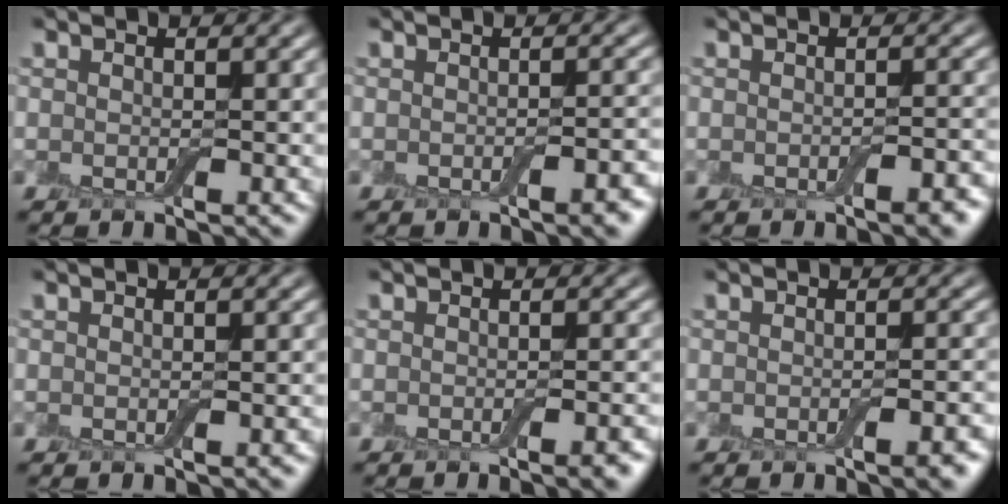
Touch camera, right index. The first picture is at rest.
{"total": 2.2, "force": [-1.0, 0.6, 1.9], "torque": [-0.021, 0.004, -0.014]}
{"total": 2.6, "force": [-1.3, 0.7, 2.1], "torque": [-0.024, 0.001, -0.019]}
{"total": 0.6, "force": [-0.3, 0.1, 0.5], "torque": [-0.006, 0.002, -0.002]}
{"total": 2.6, "force": [-1.3, 0.7, 2.1], "torque": [-0.020, 0.003, -0.019]}
{"total": 2.6, "force": [-1.1, 0.7, 2.2], "torque": [-0.024, 0.002, -0.016]}